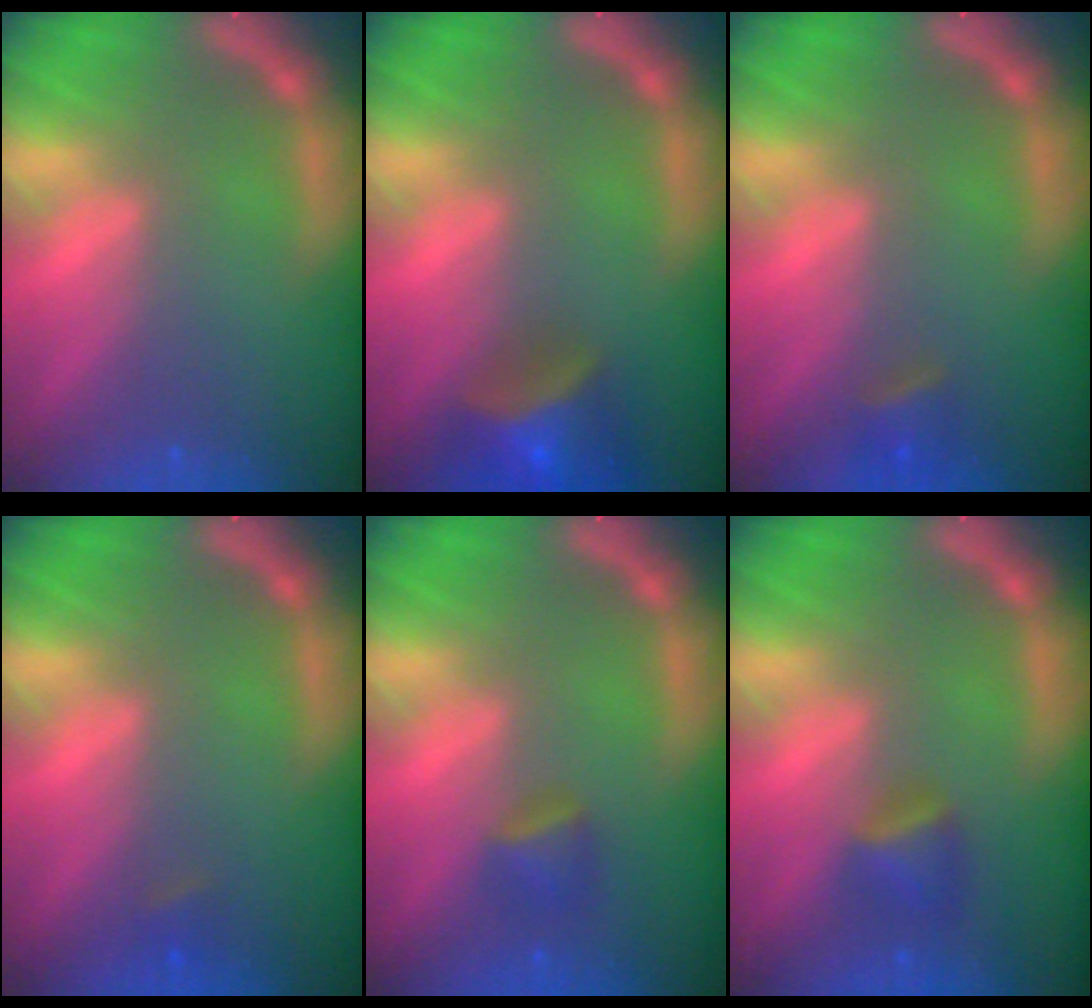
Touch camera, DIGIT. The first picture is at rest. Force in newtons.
{"total": 5.9}
{"total": 1.9}
{"total": 0.9}
{"total": 1.9}
{"total": 2.4}